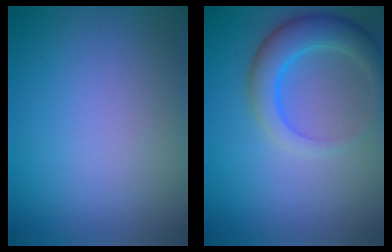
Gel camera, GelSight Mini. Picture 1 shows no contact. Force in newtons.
{"total": 4.5, "press": 4.5, "slide": 0.1}